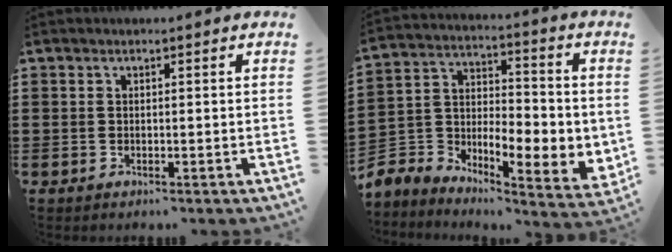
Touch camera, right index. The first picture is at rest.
{"total": 5.7, "force": [-2.0, 3.8, 3.7], "torque": [-0.081, -0.022, -0.035]}